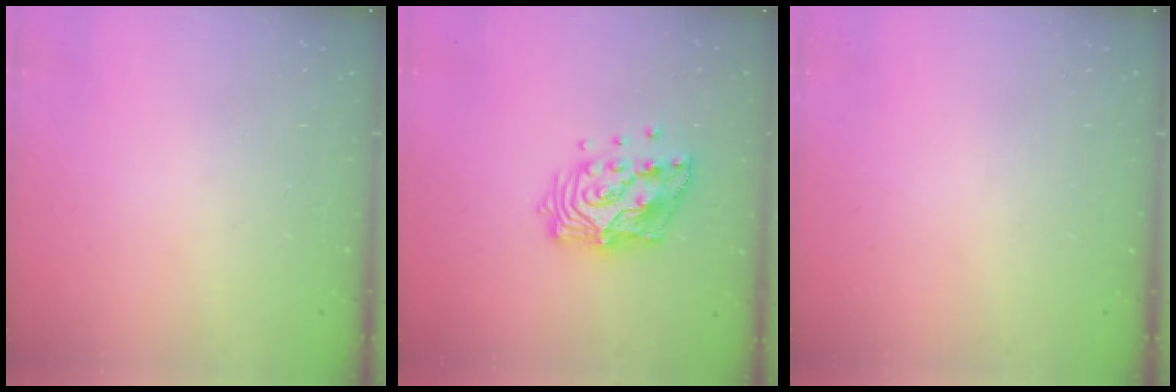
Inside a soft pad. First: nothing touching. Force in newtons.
{"total": 13.9, "press": 13.8, "slide": 1.5}
{"total": 0.0}